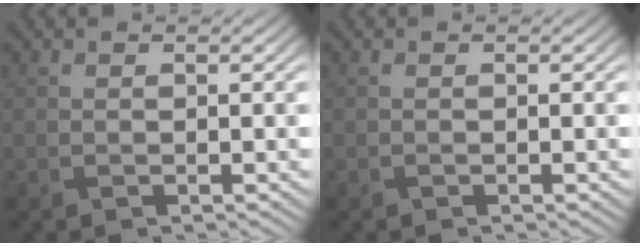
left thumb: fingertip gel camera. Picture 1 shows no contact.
{"total": 0.0}